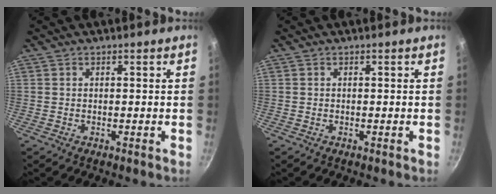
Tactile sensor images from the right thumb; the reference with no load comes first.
{"total": 0.0}